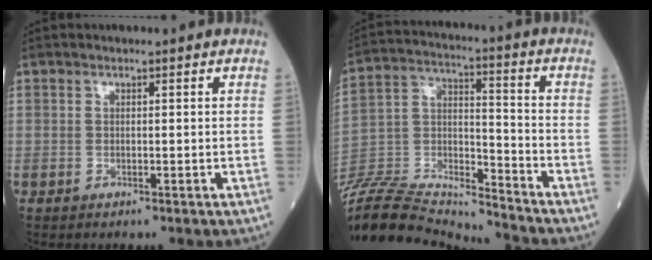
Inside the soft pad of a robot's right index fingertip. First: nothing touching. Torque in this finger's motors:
{"motor_torque": [-0.25, -0.17, -0.15, -0.21]}